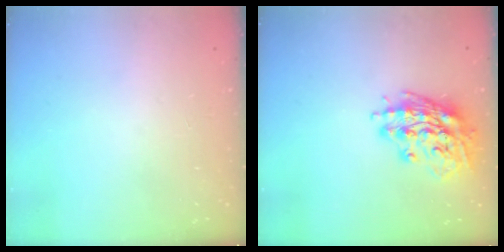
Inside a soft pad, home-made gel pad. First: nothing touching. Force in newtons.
{"total": 16.1, "press": 15.9, "slide": 2.1}